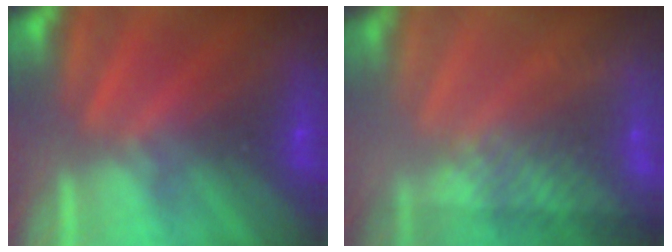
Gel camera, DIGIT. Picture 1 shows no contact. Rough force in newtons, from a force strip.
{"total": 8.3}